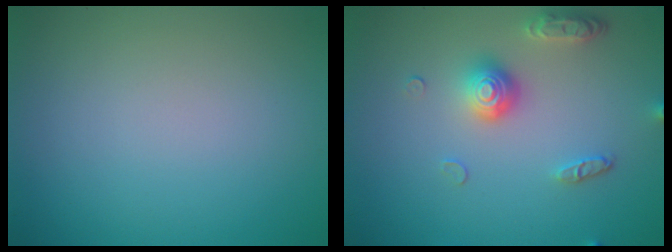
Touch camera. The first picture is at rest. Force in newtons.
{"total": 3.6, "press": 2.9, "slide": 2.2}